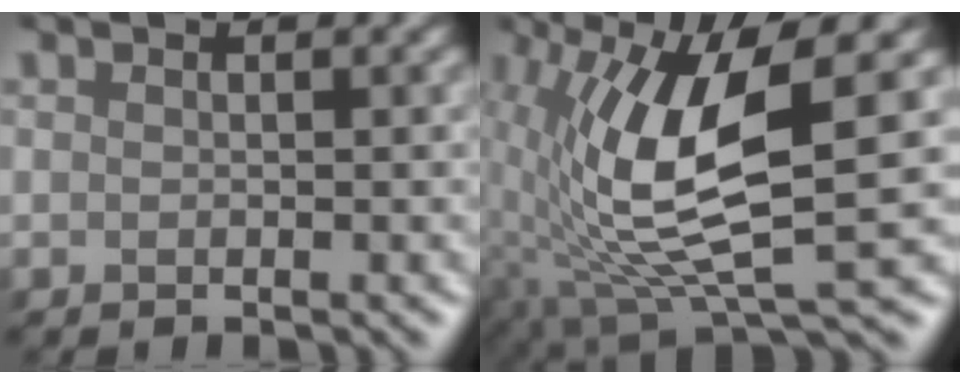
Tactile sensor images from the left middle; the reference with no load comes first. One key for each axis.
{"total": 10.3, "fx": 1.1, "fy": 2.9, "fz": 9.8, "tx": -0.201, "ty": -0.016, "tz": 0.020}